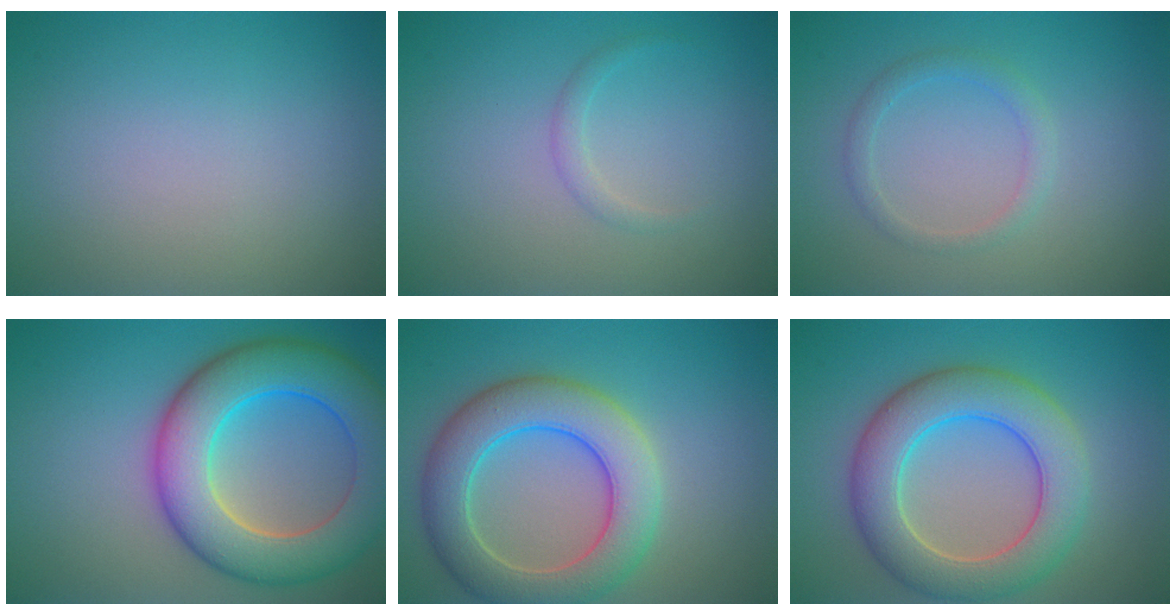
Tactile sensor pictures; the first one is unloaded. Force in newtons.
{"total": 1.0, "press": 1.0, "slide": 0.1}
{"total": 1.6, "press": 1.6, "slide": 0.0}
{"total": 10.3, "press": 10.3, "slide": 0.4}
{"total": 7.5, "press": 7.5, "slide": 0.4}
{"total": 7.5, "press": 7.5, "slide": 0.4}